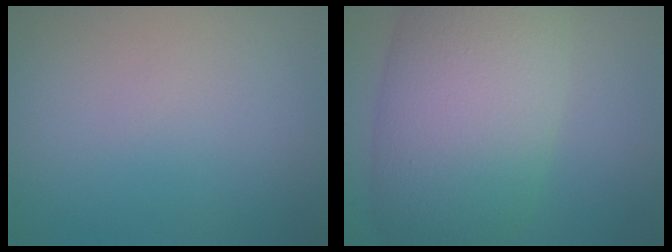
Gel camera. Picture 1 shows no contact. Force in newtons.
{"total": 12.0, "press": 12.0, "slide": 0.5}